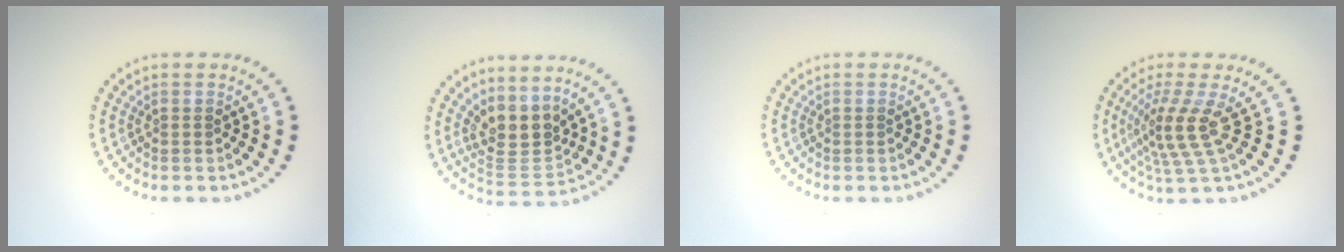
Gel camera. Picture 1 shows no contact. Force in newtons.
{"total": 3.7, "press": 3.1, "slide": 2.0}
{"total": 0.0}
{"total": 3.7, "press": 2.7, "slide": 2.6}